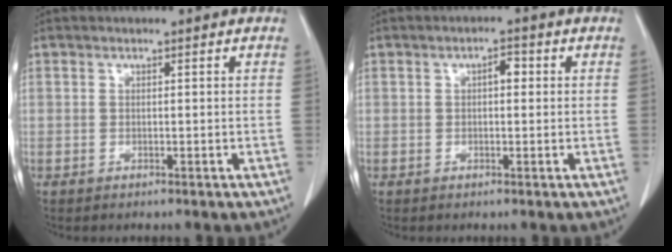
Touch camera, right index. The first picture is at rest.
{"total": 2.0, "force": [0.3, 0.9, 1.8], "torque": [-0.025, 0.008, 0.002]}